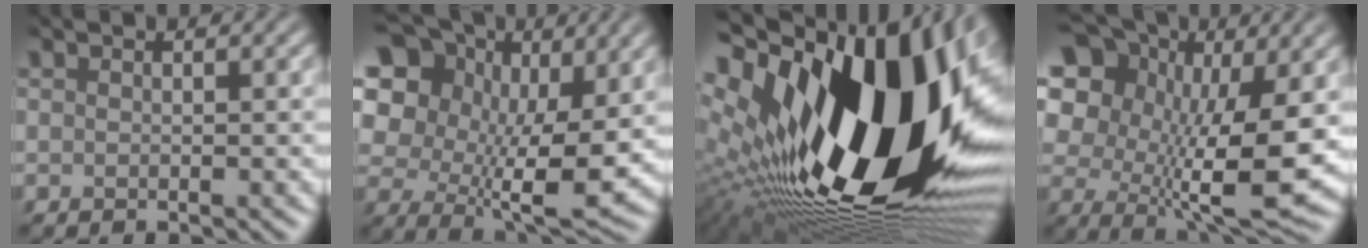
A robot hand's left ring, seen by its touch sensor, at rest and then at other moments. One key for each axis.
{"total": 16.0, "fx": 6.3, "fy": 10.3, "fz": 10.4, "tx": -0.205, "ty": 0.027, "tz": 0.117}
{"total": 22.4, "fx": 2.8, "fy": 11.6, "fz": 19.0, "tx": -0.351, "ty": -0.014, "tz": 0.041}
{"total": 15.4, "fx": 5.2, "fy": 8.7, "fz": 11.5, "tx": -0.204, "ty": 0.023, "tz": 0.089}